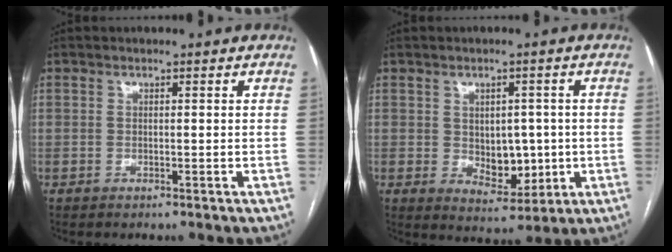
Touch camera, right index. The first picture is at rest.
{"total": 6.8, "force": [-0.2, 4.3, 5.2], "torque": [-0.068, 0.000, 0.014]}